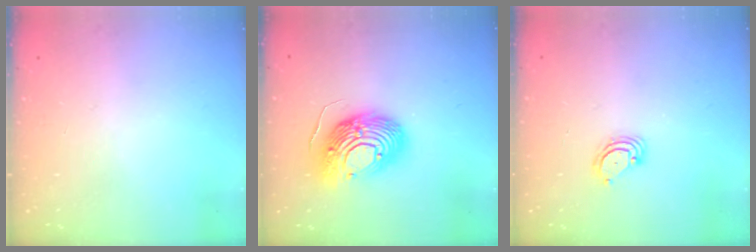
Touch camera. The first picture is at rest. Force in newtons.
{"total": 16.9, "press": 16.8, "slide": 1.6}
{"total": 3.7, "press": 3.7, "slide": 0.3}